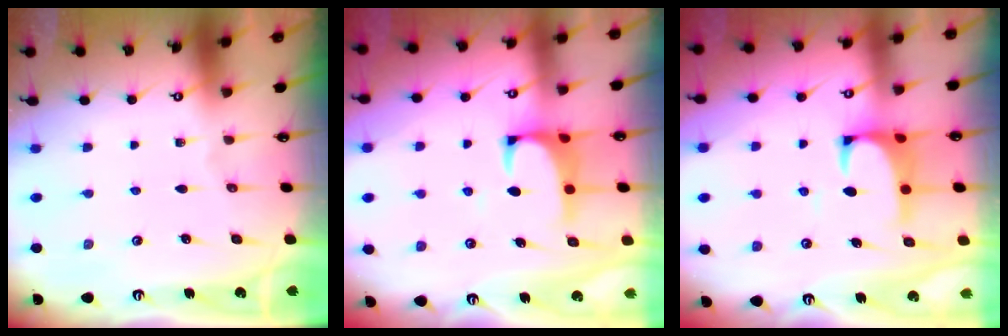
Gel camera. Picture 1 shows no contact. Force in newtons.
{"total": 1.6, "press": 1.3, "slide": 0.9}
{"total": 1.9, "press": 1.7, "slide": 0.8}